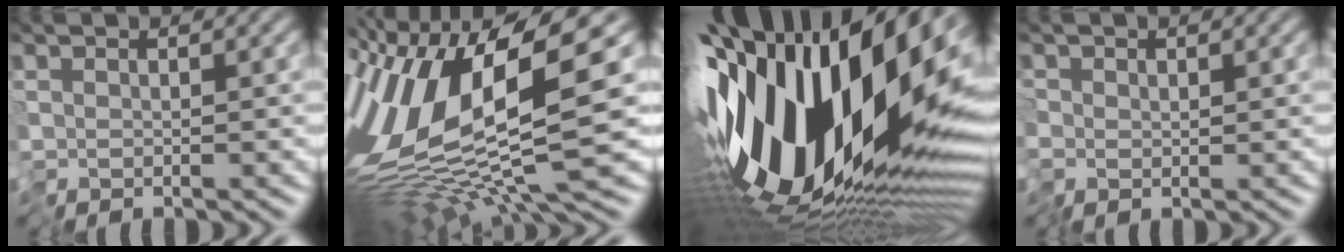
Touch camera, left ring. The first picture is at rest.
{"total": 13.6, "force": [0.1, 4.7, 12.8], "torque": [-0.264, -0.008, 0.007]}
{"total": 20.8, "force": [-1.0, 9.8, 18.3], "torque": [-0.342, -0.043, -0.032]}
{"total": 0.6, "force": [0.1, 0.5, -0.1], "torque": [0.001, -0.002, -0.001]}